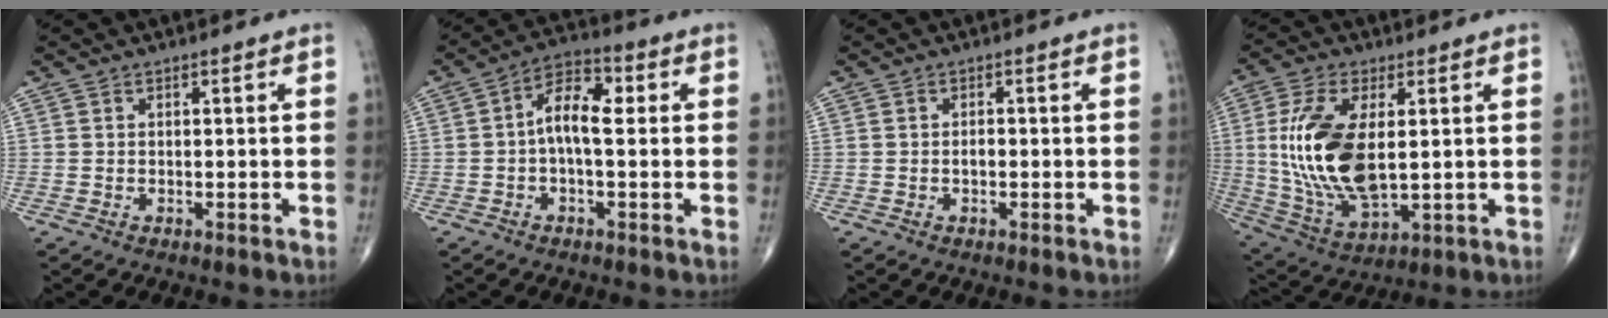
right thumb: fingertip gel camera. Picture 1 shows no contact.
{"total": 7.8, "force": [0.3, 3.7, 6.9], "torque": [-0.107, 0.028, -0.005]}
{"total": 1.0, "force": [-0.4, 0.5, 0.8], "torque": [-0.010, 0.001, -0.008]}
{"total": 17.4, "force": [1.6, 8.3, 15.2], "torque": [-0.314, -0.016, 0.041]}